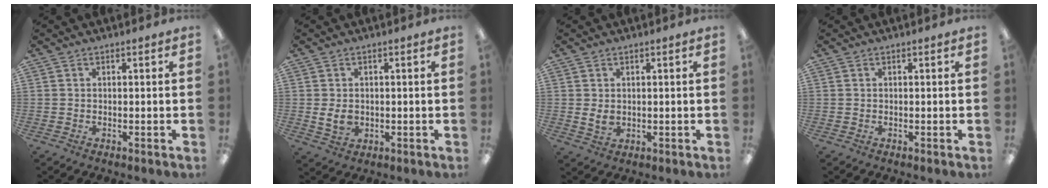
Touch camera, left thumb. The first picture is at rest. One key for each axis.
{"total": 3.7, "fx": 0.2, "fy": 2.8, "fz": 2.4, "tx": -0.044, "ty": -0.003, "tz": 0.003}
{"total": 2.6, "fx": 0.6, "fy": 1.8, "fz": 1.7, "tx": -0.025, "ty": -0.001, "tz": 0.010}
{"total": 0.0}